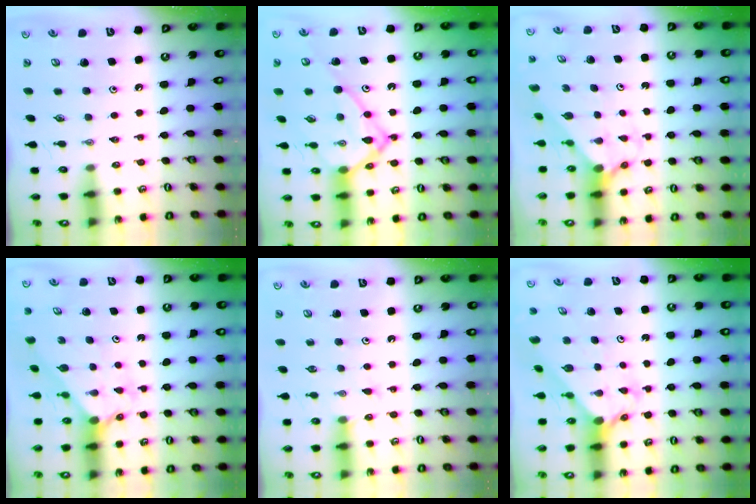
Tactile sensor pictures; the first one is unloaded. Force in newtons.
{"total": 16.9, "press": 16.9, "slide": 1.4}
{"total": 1.7, "press": 1.7, "slide": 0.2}
{"total": 1.5, "press": 1.5, "slide": 0.1}
{"total": 4.6, "press": 4.6, "slide": 0.5}
{"total": 2.4, "press": 2.4, "slide": 0.3}